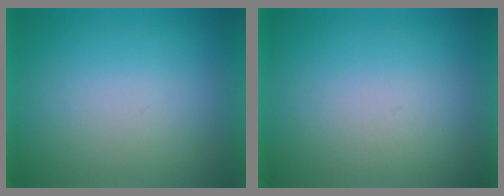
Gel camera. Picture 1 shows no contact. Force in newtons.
{"total": 1.1}